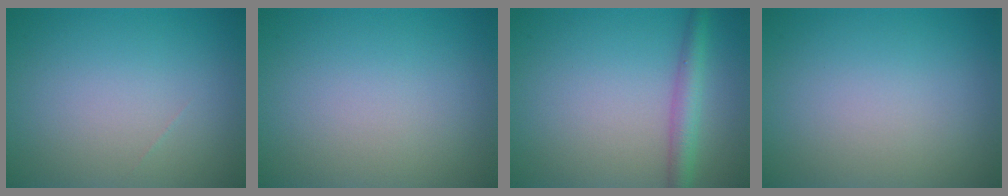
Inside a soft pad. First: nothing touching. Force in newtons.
{"total": 0.0}
{"total": 2.9, "press": 2.9, "slide": 0.1}
{"total": 0.0}